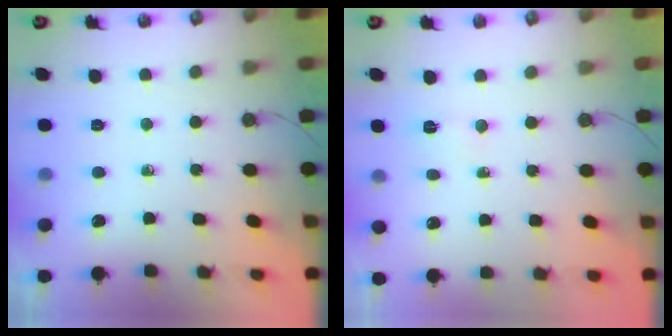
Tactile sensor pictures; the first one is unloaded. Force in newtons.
{"total": 2.9, "press": 2.7, "slide": 1.0}